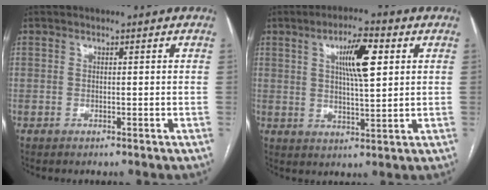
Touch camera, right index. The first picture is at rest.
{"total": 8.2, "force": [2.7, 1.6, 7.6], "torque": [-0.131, 0.008, 0.046]}